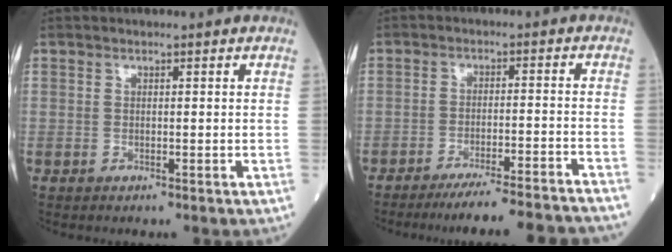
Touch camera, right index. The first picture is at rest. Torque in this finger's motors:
{"motor_torque": [-1.25, -0.90, 0.06, -0.04]}